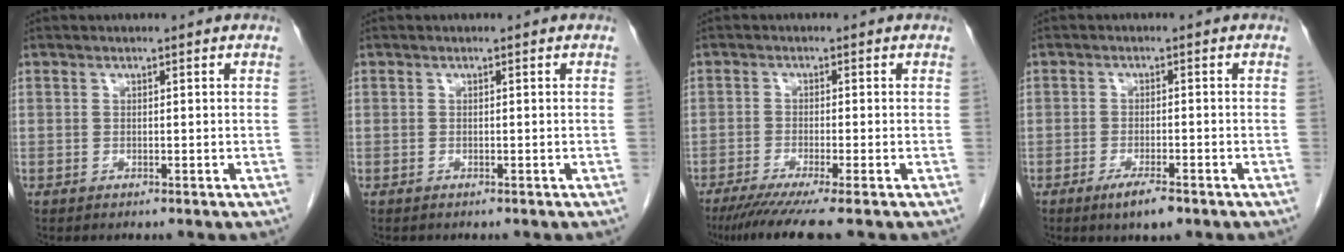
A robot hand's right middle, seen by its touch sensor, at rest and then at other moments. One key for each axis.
{"total": 0.0}
{"total": 7.6, "fx": -5.9, "fy": -0.8, "fz": 4.6, "tx": -0.069, "ty": -0.023, "tz": -0.097}
{"total": 4.0, "fx": -2.6, "fy": 0.7, "fz": 2.9, "tx": -0.057, "ty": -0.006, "tz": -0.041}